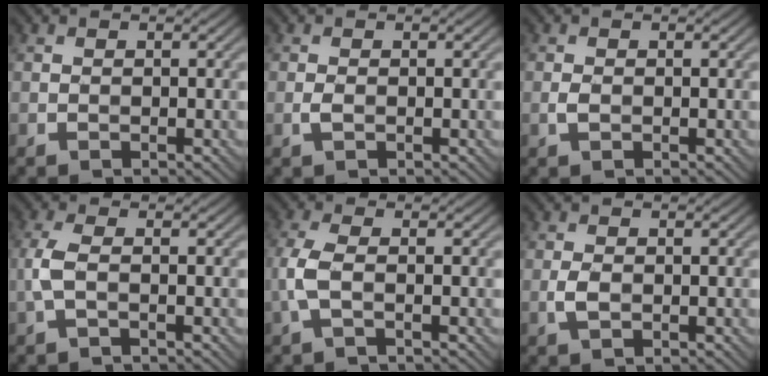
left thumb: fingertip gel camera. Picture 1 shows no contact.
{"total": 1.0, "force": [-0.3, 0.3, 0.9], "torque": [-0.023, 0.000, -0.007]}
{"total": 1.0, "force": [-0.3, 0.6, 0.8], "torque": [-0.022, 0.001, -0.007]}
{"total": 3.2, "force": [-0.5, 1.0, 3.0], "torque": [-0.079, 0.004, -0.016]}
{"total": 3.9, "force": [-0.8, 1.3, 3.7], "torque": [-0.098, 0.003, -0.023]}
{"total": 1.9, "force": [-0.4, 1.0, 1.6], "torque": [-0.040, 0.000, -0.010]}